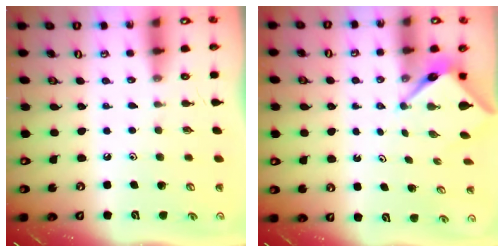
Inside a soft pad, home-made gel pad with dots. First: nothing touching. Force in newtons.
{"total": 4.0, "press": 4.0, "slide": 0.2}